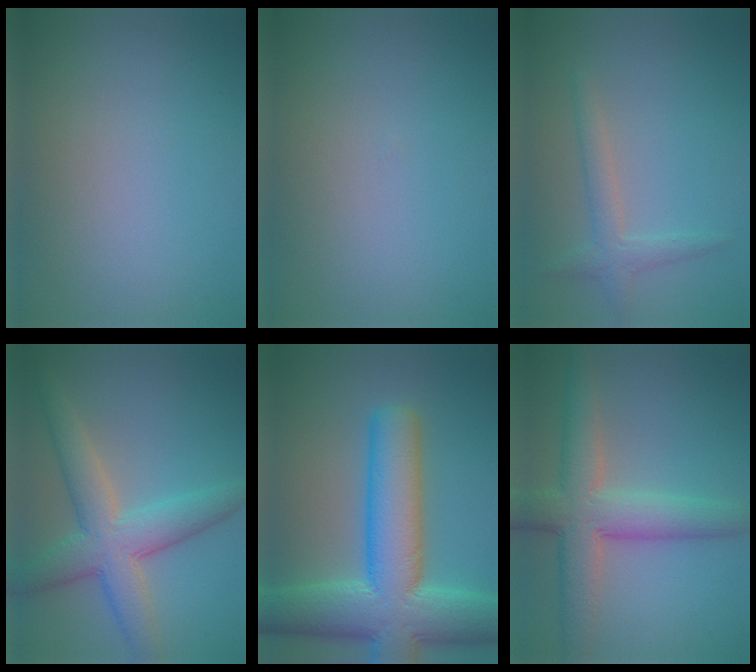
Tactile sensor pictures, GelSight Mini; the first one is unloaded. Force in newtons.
{"total": 0.0}
{"total": 2.1, "press": 2.1, "slide": 0.1}
{"total": 6.2, "press": 6.1, "slide": 0.4}
{"total": 11.6, "press": 11.6, "slide": 0.6}
{"total": 6.5, "press": 6.5, "slide": 0.2}